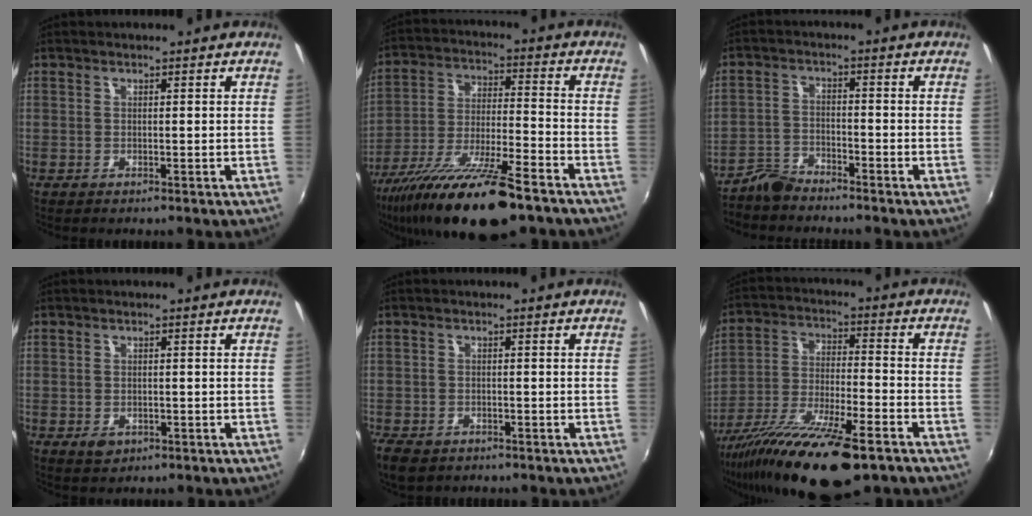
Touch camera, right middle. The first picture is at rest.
{"total": 20.7, "force": [-15.1, 3.8, 13.7], "torque": [-0.264, -0.046, -0.259]}
{"total": 4.9, "force": [-4.5, 1.4, 1.2], "torque": [-0.030, 0.004, -0.087]}
{"total": 2.5, "force": [-1.1, 1.8, 1.3], "torque": [-0.023, -0.005, -0.015]}
{"total": 5.6, "force": [-4.0, 3.0, 2.6], "torque": [-0.072, -0.017, -0.070]}
{"total": 20.4, "force": [-14.1, 4.3, 14.1], "torque": [-0.270, -0.054, -0.244]}